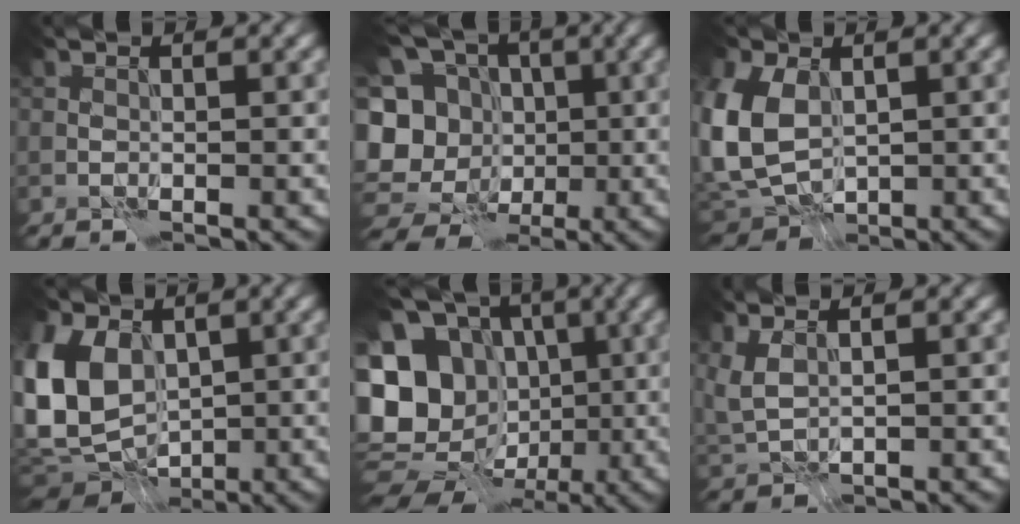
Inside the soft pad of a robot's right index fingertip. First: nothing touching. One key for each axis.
{"total": 14.1, "fx": -2.7, "fy": 12.5, "fz": 5.9, "tx": -0.153, "ty": 0.029, "tz": -0.051}
{"total": 8.5, "fx": 0.1, "fy": 6.0, "fz": 6.1, "tx": -0.162, "ty": -0.004, "tz": -0.003}
{"total": 11.5, "fx": 0.8, "fy": 8.2, "fz": 8.0, "tx": -0.195, "ty": -0.007, "tz": 0.007}
{"total": 21.5, "fx": -2.9, "fy": 19.2, "fz": 9.2, "tx": -0.215, "ty": 0.019, "tz": -0.079}
{"total": 3.1, "fx": 1.4, "fy": 1.4, "fz": 2.4, "tx": -0.056, "ty": 0.009, "tz": 0.034}